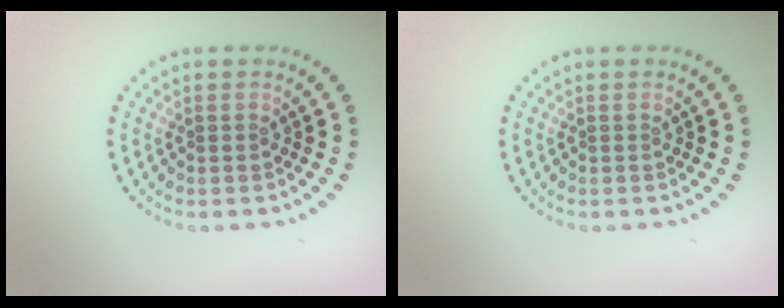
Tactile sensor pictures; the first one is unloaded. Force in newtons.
{"total": 0.0}